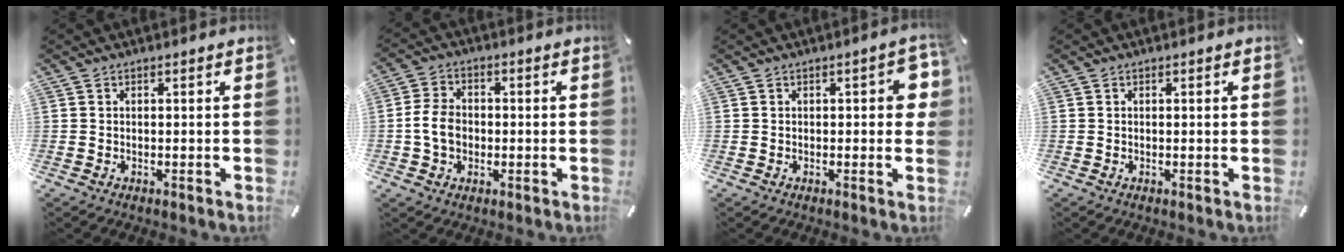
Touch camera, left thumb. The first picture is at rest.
{"total": 7.0, "force": [-1.1, 5.5, 4.1], "torque": [-0.095, 0.010, -0.020]}
{"total": 5.4, "force": [0.6, 2.3, 4.9], "torque": [-0.057, 0.002, 0.003]}
{"total": 0.0}